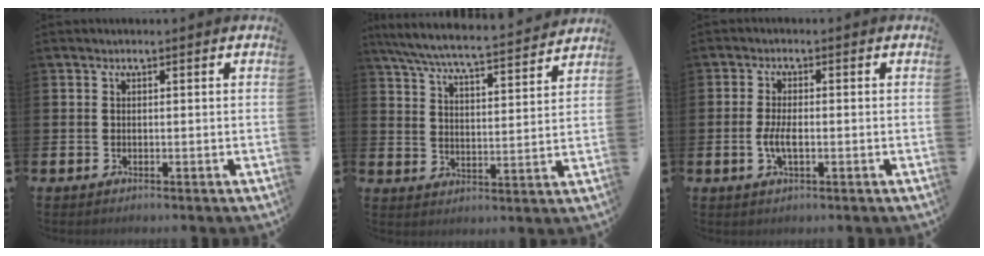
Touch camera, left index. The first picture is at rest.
{"total": 7.1, "force": [6.6, 0.4, 2.5], "torque": [-0.077, -0.045, 0.115]}
{"total": 3.2, "force": [-0.6, 1.2, 2.9], "torque": [-0.053, -0.003, -0.015]}